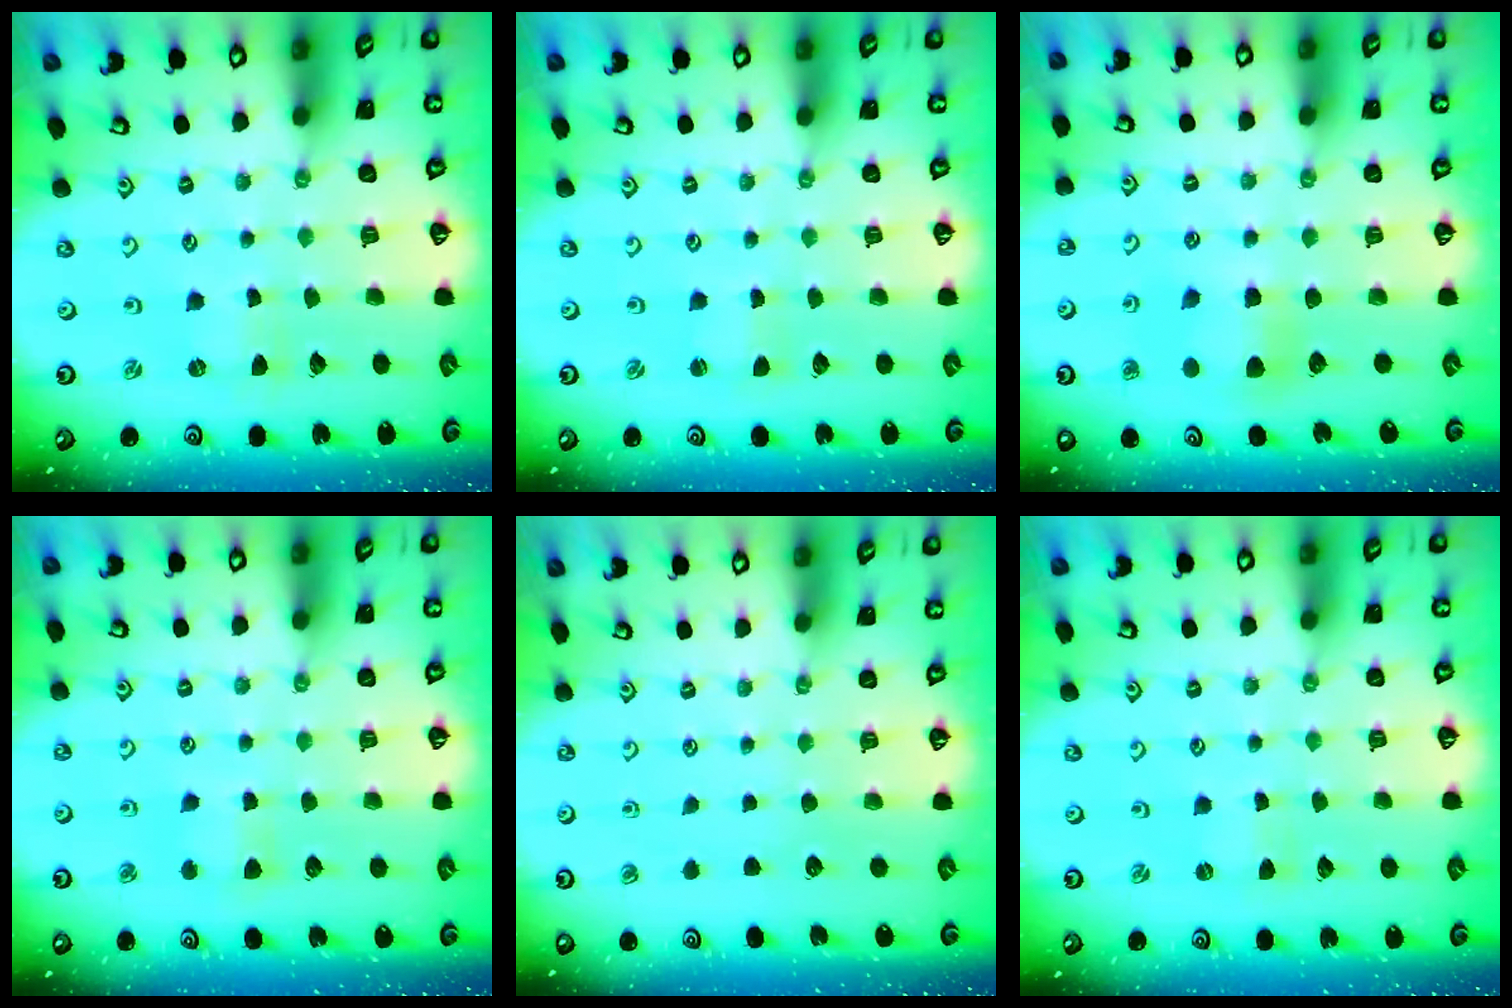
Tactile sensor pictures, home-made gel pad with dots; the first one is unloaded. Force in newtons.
{"total": 0.8, "press": 0.8, "slide": 0.0}
{"total": 6.3, "press": 6.3, "slide": 0.4}
{"total": 3.9, "press": 3.9, "slide": 0.5}
{"total": 0.0}
{"total": 0.0}